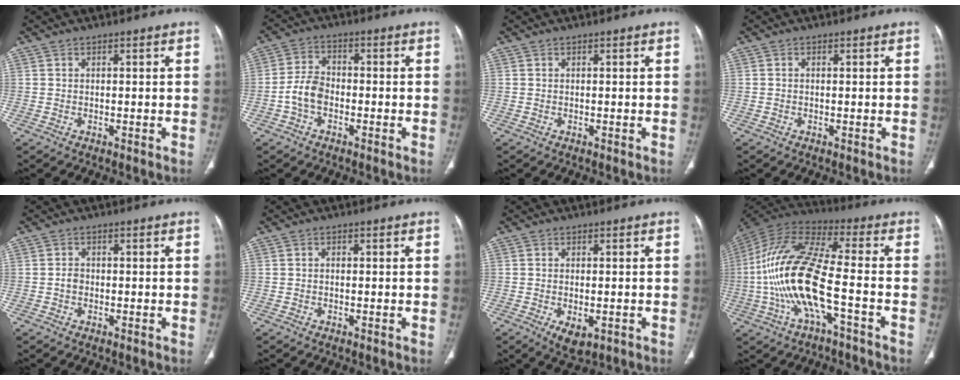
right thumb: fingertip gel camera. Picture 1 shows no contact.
{"total": 5.6, "force": [-1.9, 3.7, 3.7], "torque": [-0.068, 0.021, -0.044]}
{"total": 0.0}
{"total": 0.0}
{"total": 1.6, "force": [-0.4, 1.3, 0.9], "torque": [-0.011, 0.006, -0.009]}
{"total": 0.6, "force": [-0.1, 0.5, 0.4], "torque": [-0.005, 0.003, -0.002]}
{"total": 4.6, "force": [-1.6, 2.3, 3.7], "torque": [-0.062, -0.007, -0.016]}
{"total": 18.5, "force": [-4.1, 5.5, 17.2], "torque": [-0.377, 0.040, -0.078]}